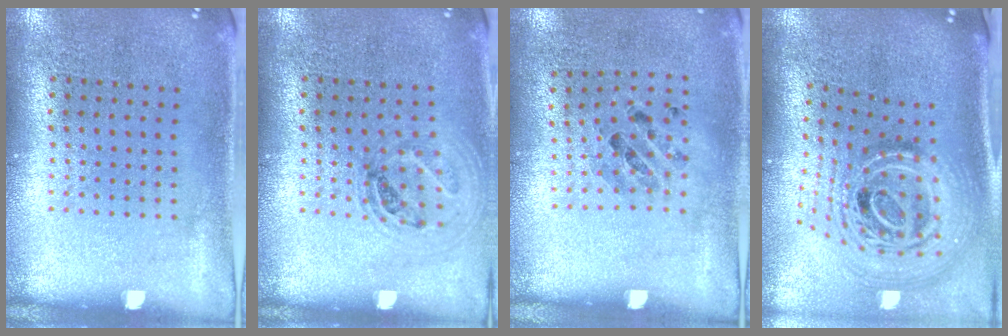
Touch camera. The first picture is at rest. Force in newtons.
{"total": 1.0, "press": 1.0, "slide": 0.2}
{"total": 0.9, "press": 0.8, "slide": 0.4}
{"total": 2.5, "press": 1.8, "slide": 1.8}